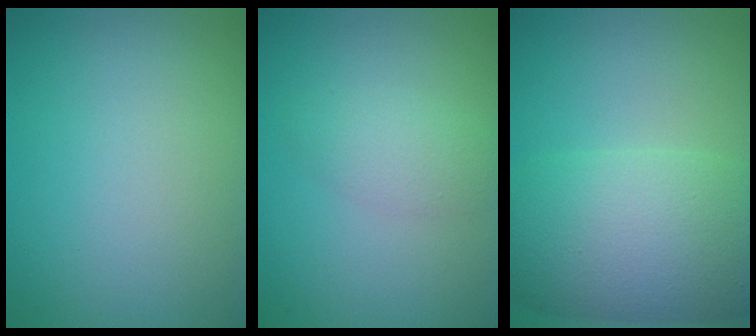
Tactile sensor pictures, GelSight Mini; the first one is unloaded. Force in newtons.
{"total": 2.2, "press": 2.2, "slide": 0.1}
{"total": 9.5, "press": 9.5, "slide": 0.3}